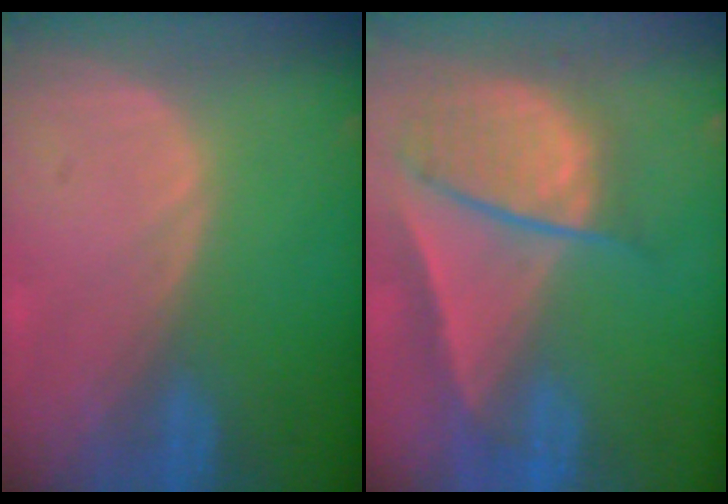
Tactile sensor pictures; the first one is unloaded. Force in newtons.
{"total": 9.5, "press": 8.1, "slide": 5.0}